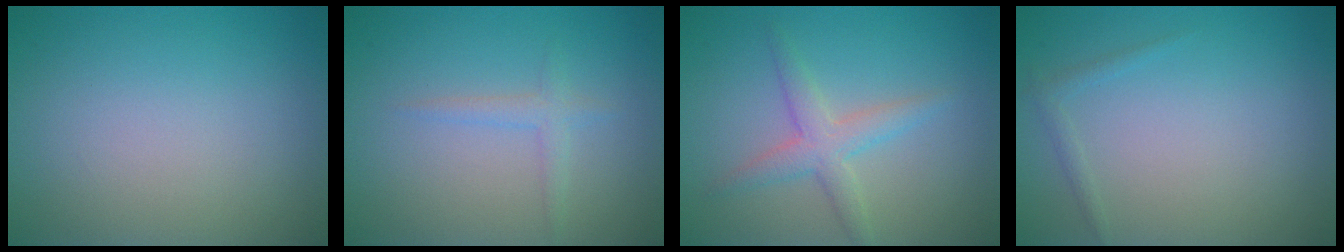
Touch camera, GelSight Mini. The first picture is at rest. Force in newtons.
{"total": 1.4, "press": 1.4, "slide": 0.1}
{"total": 2.8, "press": 2.8, "slide": 0.0}
{"total": 0.8, "press": 0.8, "slide": 0.1}